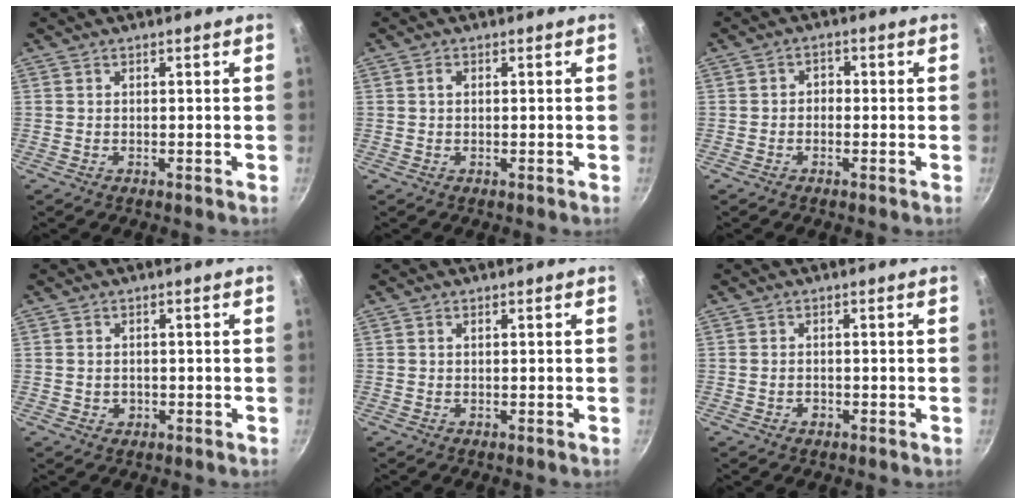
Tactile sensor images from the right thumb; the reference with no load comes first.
{"total": 1.0, "force": [0.2, 0.7, 0.6], "torque": [-0.010, 0.005, 0.002]}
{"total": 1.9, "force": [-0.7, 1.6, 0.9], "torque": [-0.006, 0.012, -0.018]}
{"total": 1.8, "force": [-0.2, 1.6, 0.9], "torque": [-0.012, 0.002, -0.002]}
{"total": 0.6, "force": [0.3, 0.3, 0.4], "torque": [-0.007, 0.002, 0.005]}
{"total": 1.3, "force": [-0.5, 1.0, 0.7], "torque": [-0.011, 0.002, -0.007]}